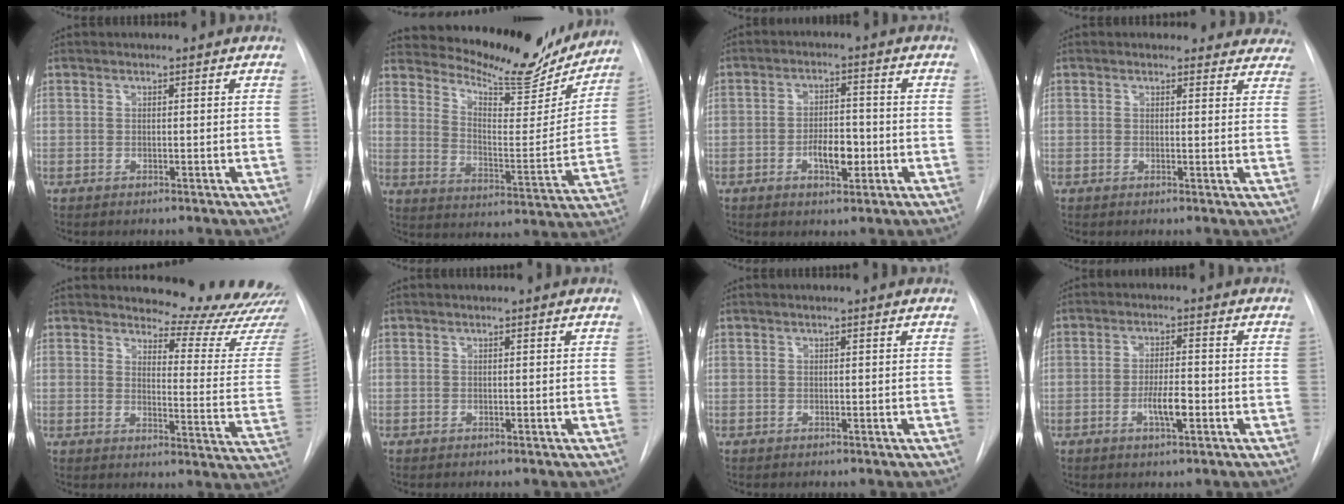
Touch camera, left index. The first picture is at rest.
{"total": 19.4, "force": [17.7, 4.7, 6.2], "torque": [-0.089, -0.041, 0.243]}
{"total": 5.3, "force": [-1.8, 2.3, 4.5], "torque": [-0.073, 0.004, -0.025]}
{"total": 9.4, "force": [8.7, 3.6, 0.3], "torque": [0.048, -0.014, 0.059]}
{"total": 15.1, "force": [14.9, 0.6, 2.5], "torque": [-0.015, -0.122, 0.158]}
{"total": 0.0}
{"total": 0.0}
{"total": 4.4, "force": [-1.6, 1.0, 4.0], "torque": [-0.071, 0.000, -0.027]}